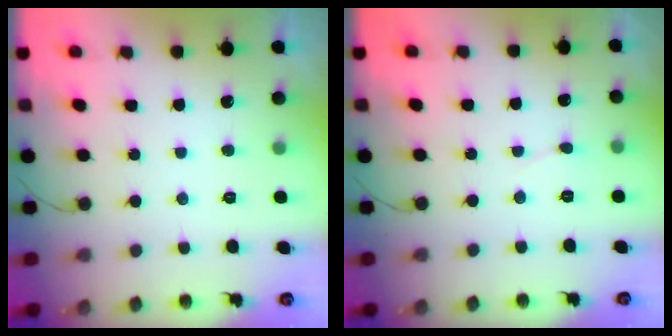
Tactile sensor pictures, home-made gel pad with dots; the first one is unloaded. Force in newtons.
{"total": 2.5, "press": 2.5, "slide": 0.1}